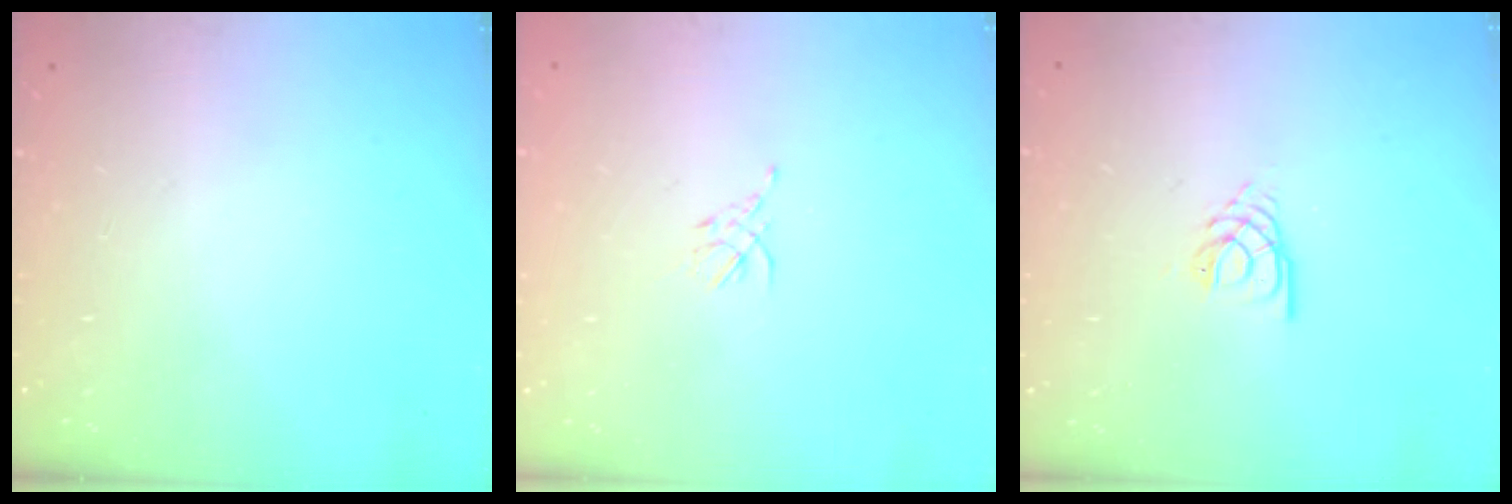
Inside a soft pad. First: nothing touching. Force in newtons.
{"total": 1.5, "press": 1.4, "slide": 0.6}
{"total": 2.8, "press": 2.8, "slide": 0.3}